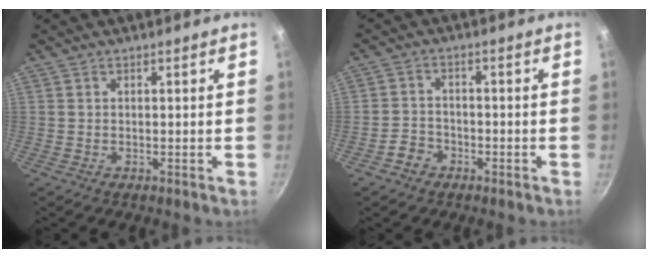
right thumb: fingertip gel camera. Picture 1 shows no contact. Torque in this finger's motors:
{"motor_torque": [0.60, 0.42, 0.16, -0.76, -0.01]}